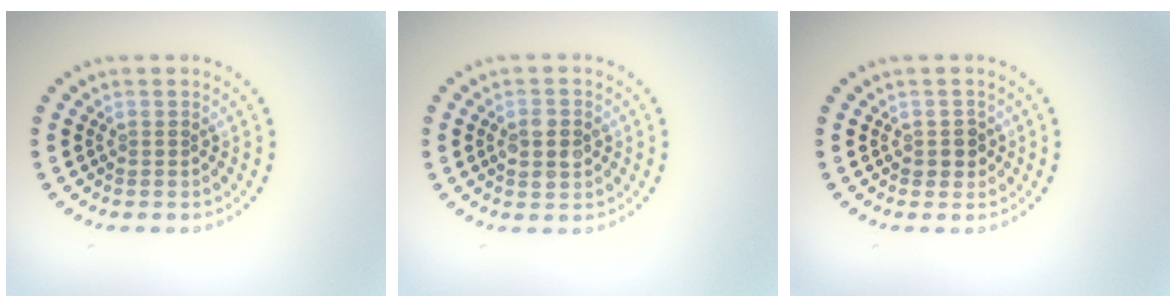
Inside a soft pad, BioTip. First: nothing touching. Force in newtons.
{"total": 2.9, "press": 2.9, "slide": 0.1}
{"total": 1.5, "press": 1.3, "slide": 0.6}